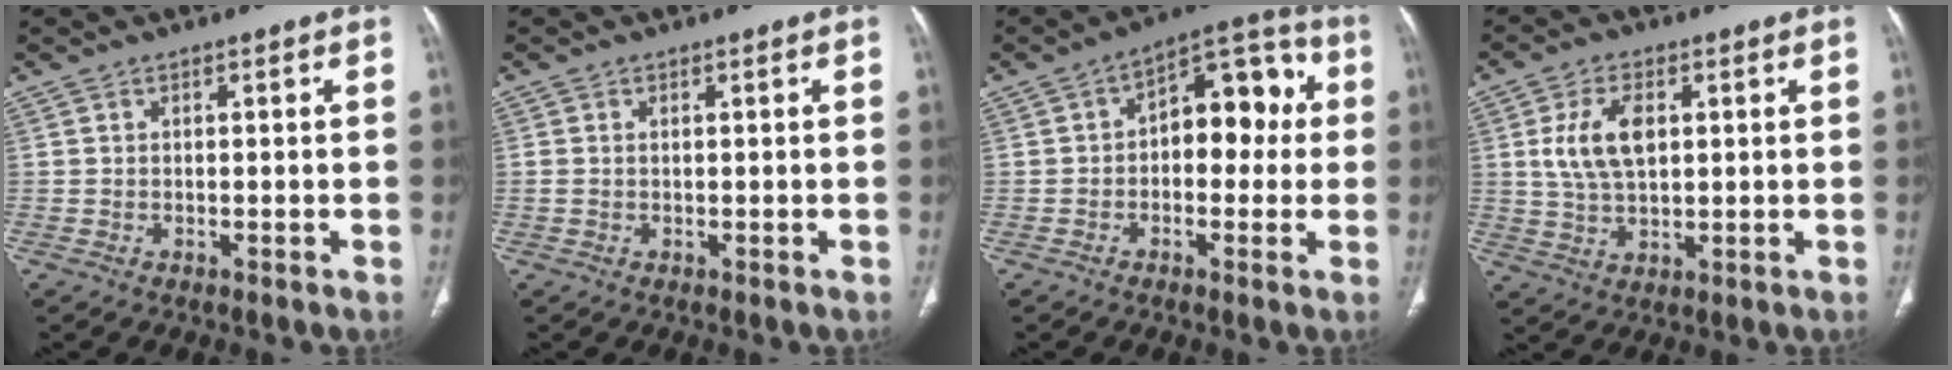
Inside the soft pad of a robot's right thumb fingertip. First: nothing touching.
{"total": 1.0, "force": [0.1, 0.6, 0.7], "torque": [-0.028, 0.009, 0.007]}
{"total": 12.7, "force": [1.0, 7.6, 10.1], "torque": [-0.091, 0.041, 0.001]}
{"total": 8.9, "force": [2.0, 4.9, 7.1], "torque": [-0.136, -0.001, 0.043]}